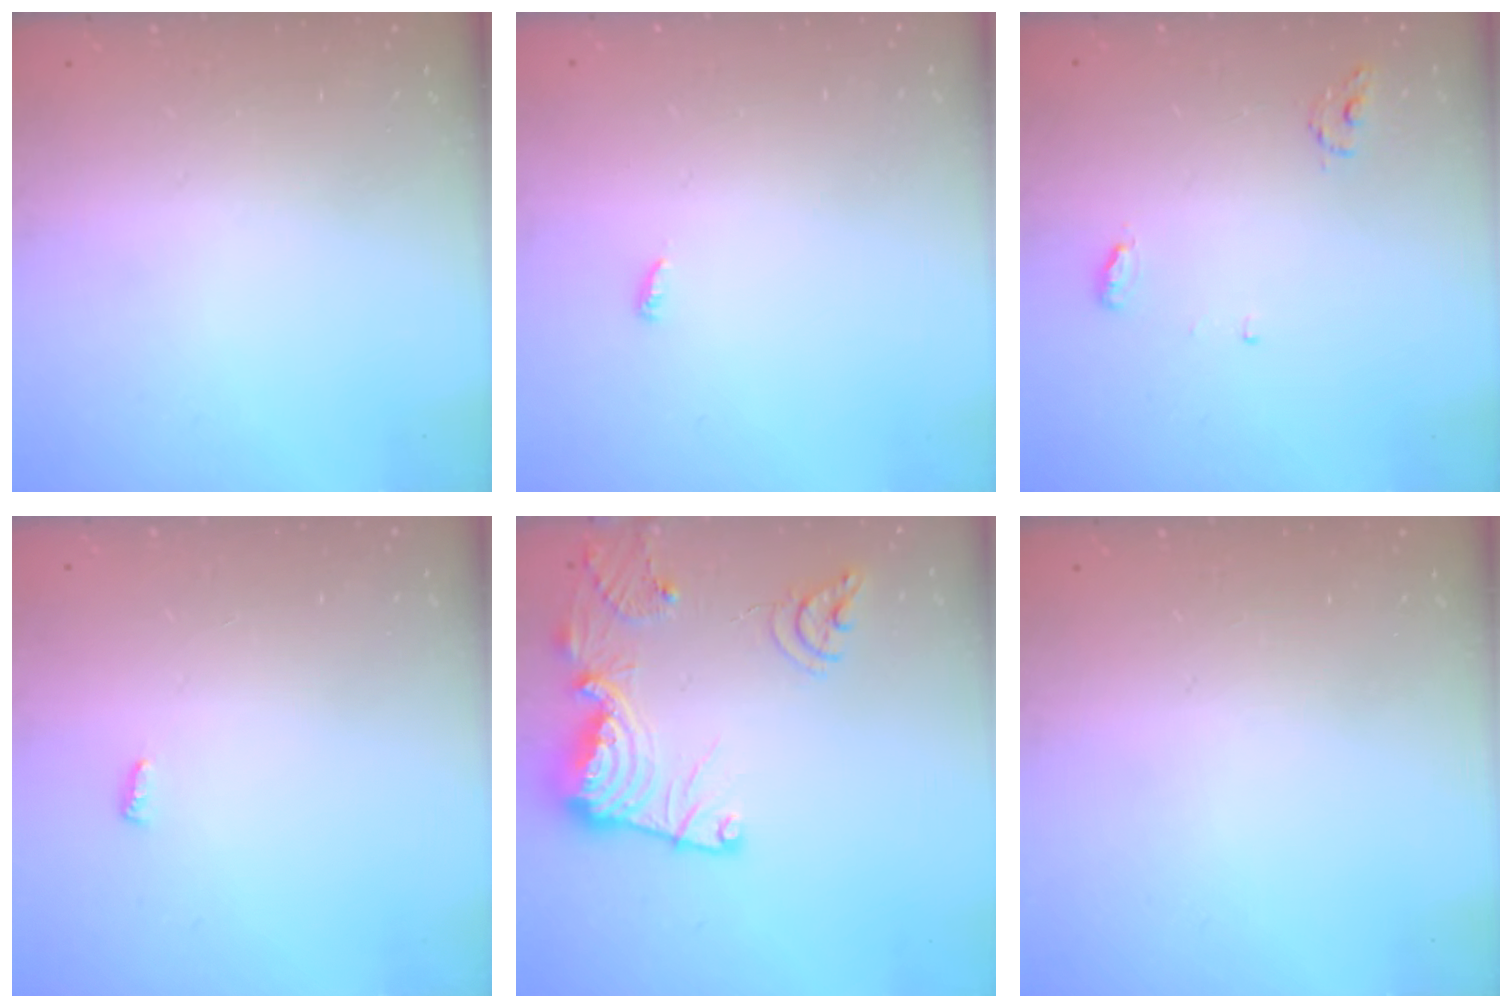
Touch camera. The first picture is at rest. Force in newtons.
{"total": 2.5, "press": 2.5, "slide": 0.2}
{"total": 5.1, "press": 5.1, "slide": 0.4}
{"total": 2.8, "press": 2.8, "slide": 0.4}
{"total": 16.7, "press": 16.7, "slide": 1.2}
{"total": 0.0}